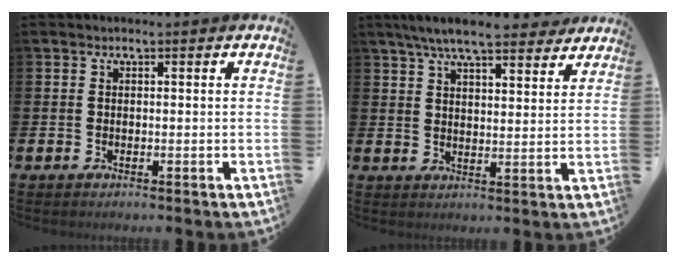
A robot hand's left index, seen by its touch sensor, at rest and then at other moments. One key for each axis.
{"total": 7.5, "fx": 6.9, "fy": 1.1, "fz": 2.7, "tx": -0.064, "ty": -0.027, "tz": 0.124}